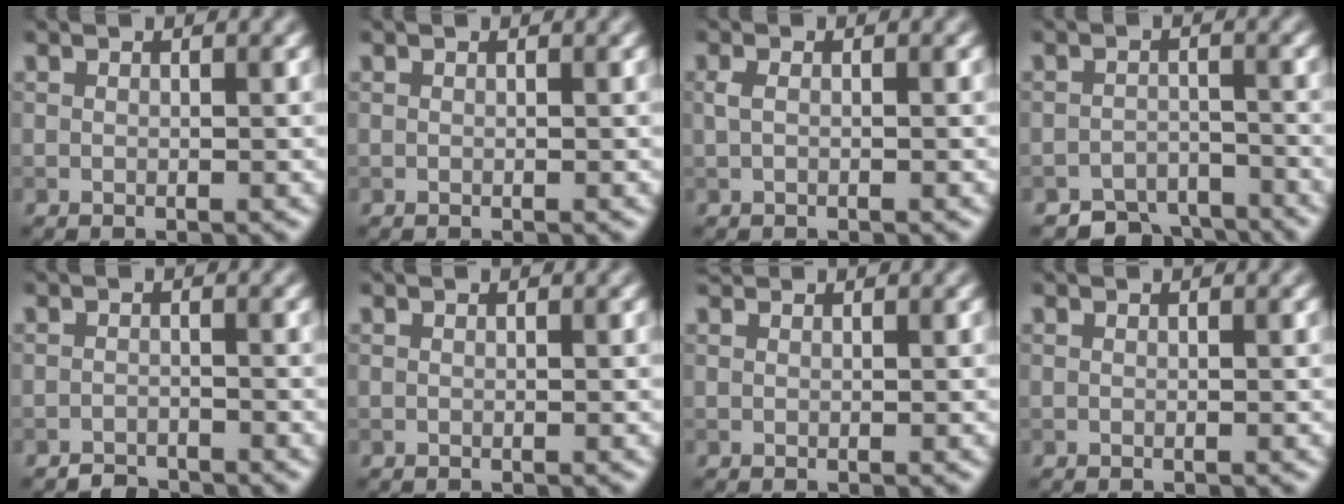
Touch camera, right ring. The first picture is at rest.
{"total": 0.0}
{"total": 0.9, "force": [0.0, 0.4, 0.9], "torque": [-0.023, 0.000, -0.002]}
{"total": 4.0, "force": [-3.6, 1.5, 0.7], "torque": [0.002, -0.002, -0.065]}
{"total": 1.4, "force": [-1.4, 0.3, 0.0], "torque": [0.003, 0.005, -0.026]}
{"total": 0.0}
{"total": 0.6, "force": [0.6, 0.1, 0.1], "torque": [-0.002, 0.001, 0.012]}
{"total": 0.0}